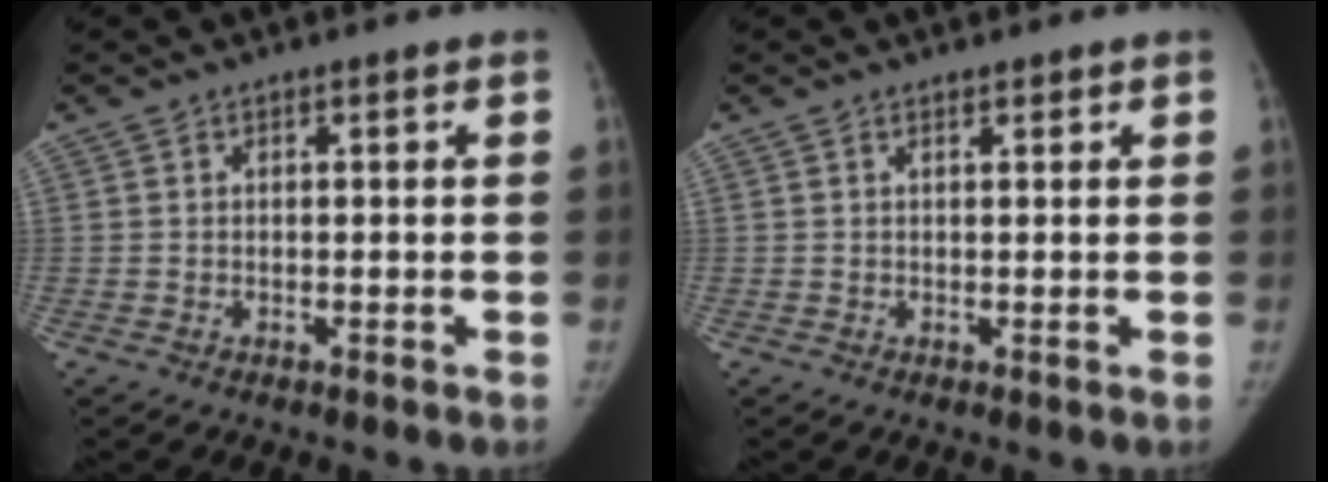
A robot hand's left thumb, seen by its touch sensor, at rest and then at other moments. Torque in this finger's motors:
{"motor_torque": [-0.18, -0.01, 0.19, 0.19, -0.04]}